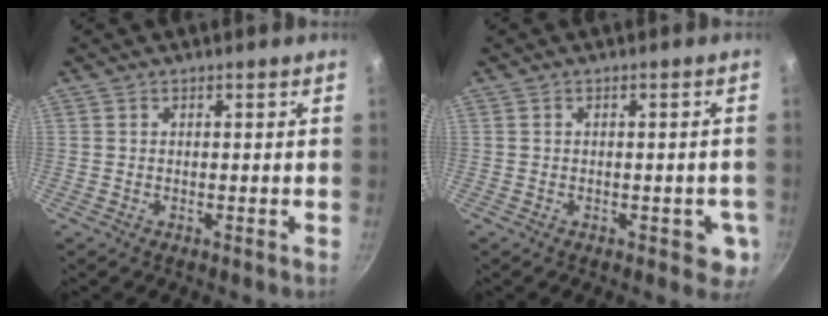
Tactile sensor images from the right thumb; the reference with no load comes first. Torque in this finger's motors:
{"motor_torque": [0.55, 0.81, -0.17, 0.04, 0.07]}